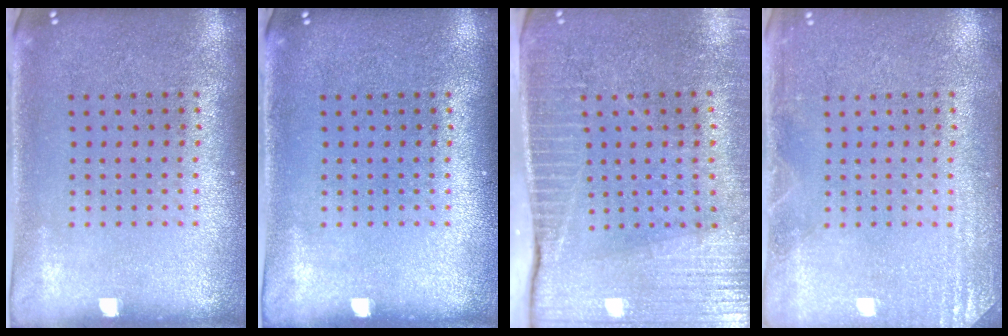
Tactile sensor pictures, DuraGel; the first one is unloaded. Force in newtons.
{"total": 0.0}
{"total": 3.6, "press": 3.3, "slide": 1.5}
{"total": 2.2, "press": 2.1, "slide": 0.3}